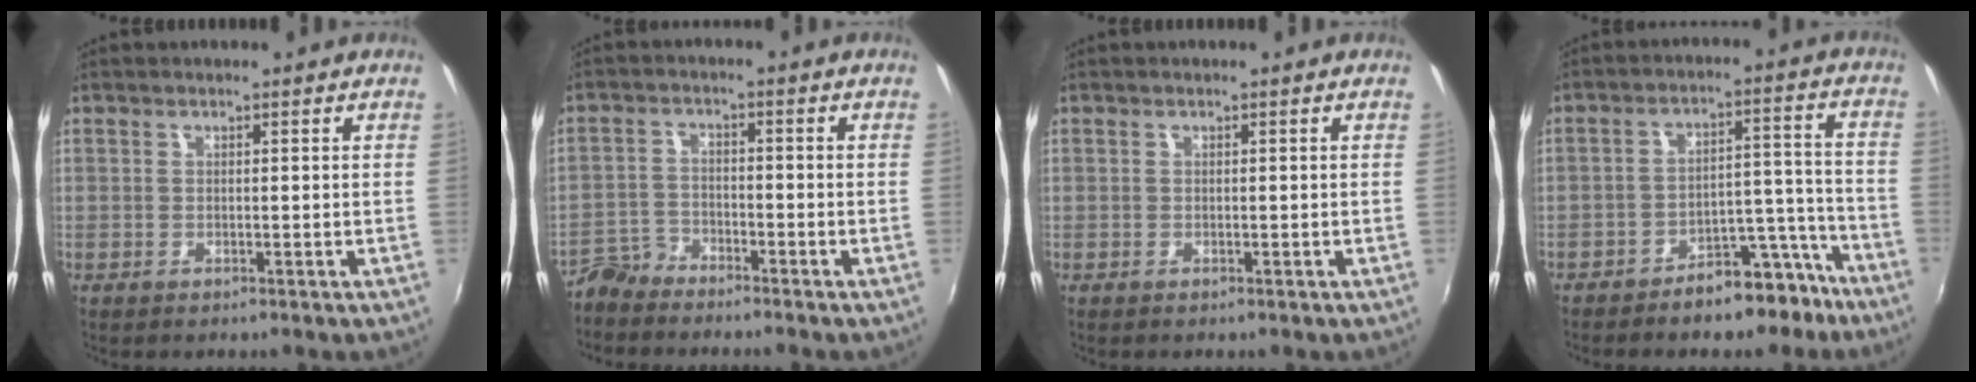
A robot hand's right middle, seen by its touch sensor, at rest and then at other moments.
{"total": 4.7, "force": [-4.5, 1.3, 0.2], "torque": [-0.008, 0.004, -0.094]}
{"total": 0.0}
{"total": 9.8, "force": [-7.9, 4.2, 4.1], "torque": [-0.043, 0.048, -0.097]}